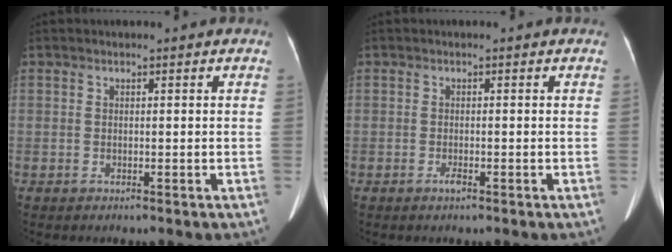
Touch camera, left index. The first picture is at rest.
{"total": 1.0, "force": [-0.7, 0.1, 0.7], "torque": [-0.017, -0.001, -0.010]}